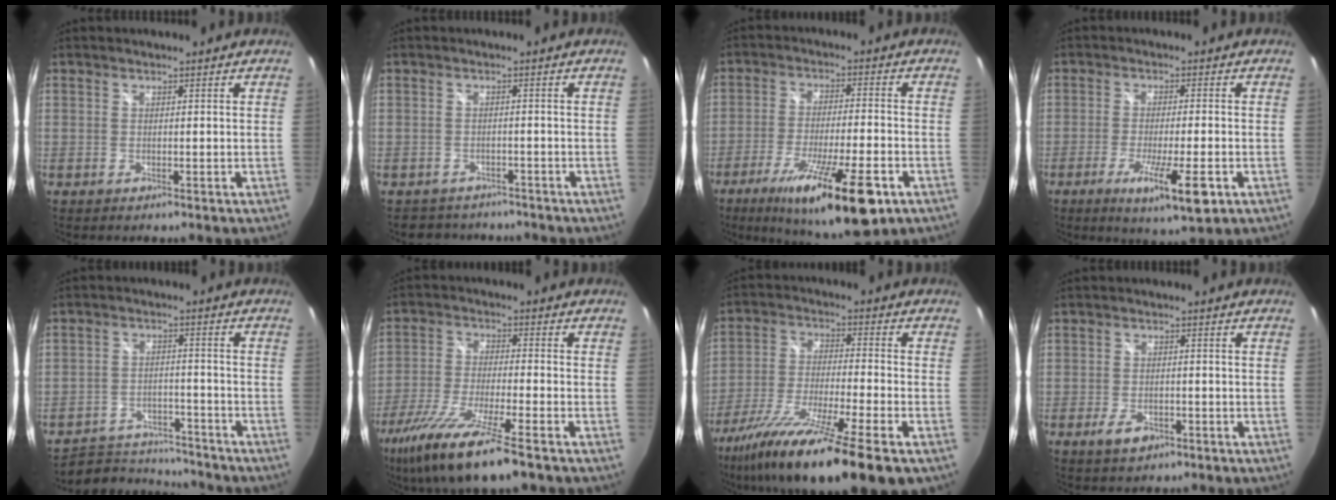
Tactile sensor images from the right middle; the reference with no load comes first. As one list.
[{"total": 6.0, "force": [-5.1, 3.0, 1.0], "torque": [-0.024, 0.001, -0.071]}, {"total": 18.6, "force": [-10.3, 3.6, 15.0], "torque": [-0.267, -0.047, -0.166]}, {"total": 11.9, "force": [-5.0, 1.4, 10.7], "torque": [-0.201, -0.037, -0.081]}, {"total": 9.7, "force": [-9.0, 3.5, 1.2], "torque": [-0.042, 0.022, -0.129]}, {"total": 16.4, "force": [-11.2, 2.4, 11.8], "torque": [-0.245, -0.053, -0.202]}, {"total": 20.5, "force": [-14.1, 1.3, 14.9], "torque": [-0.277, -0.064, -0.245]}, {"total": 4.0, "force": [-2.1, 2.2, 2.5], "torque": [-0.058, -0.006, -0.035]}]